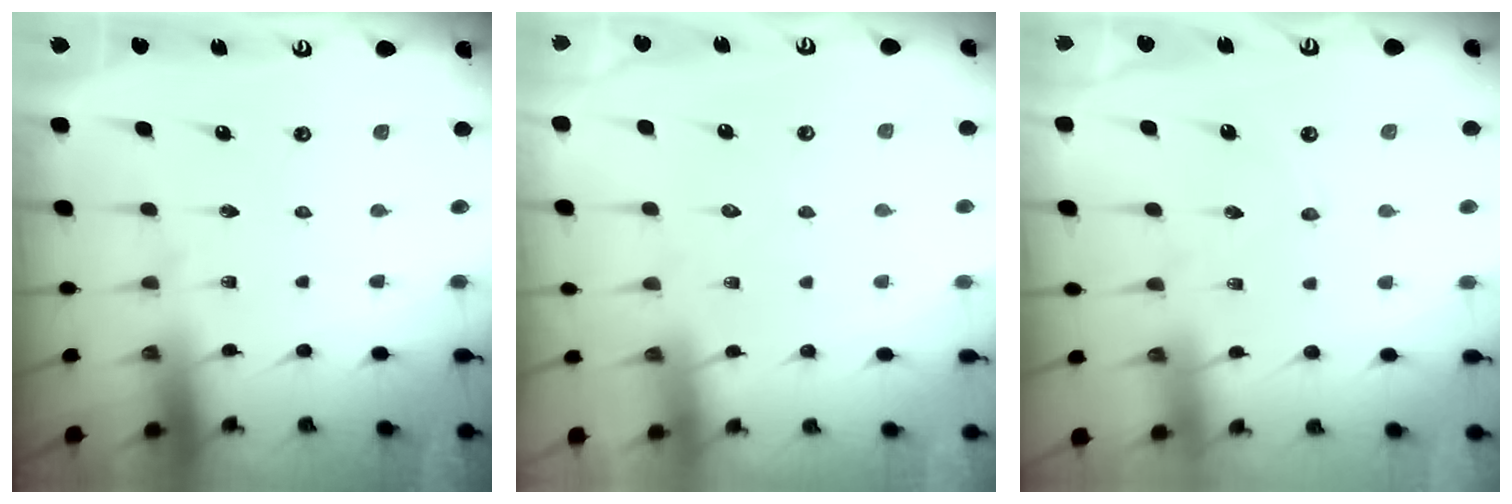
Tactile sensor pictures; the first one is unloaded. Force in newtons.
{"total": 2.5, "press": 2.4, "slide": 0.4}
{"total": 2.2, "press": 2.2, "slide": 0.2}